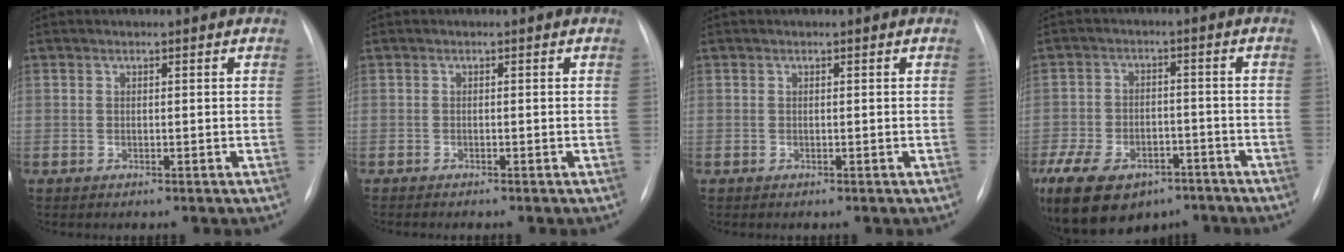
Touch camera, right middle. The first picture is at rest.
{"total": 1.3, "force": [-1.1, 0.0, 0.7], "torque": [-0.010, -0.002, -0.011]}
{"total": 0.0}
{"total": 22.8, "force": [-13.7, 14.0, 11.6], "torque": [-0.320, -0.019, -0.202]}